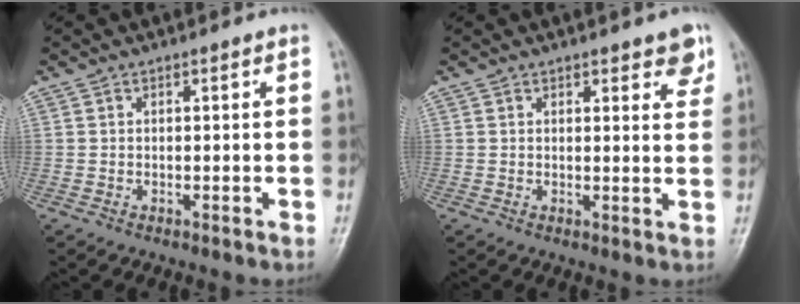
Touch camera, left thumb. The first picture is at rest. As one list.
[{"total": 4.5, "force": [2.9, 1.7, 2.9], "torque": [-0.012, -0.015, 0.033]}]